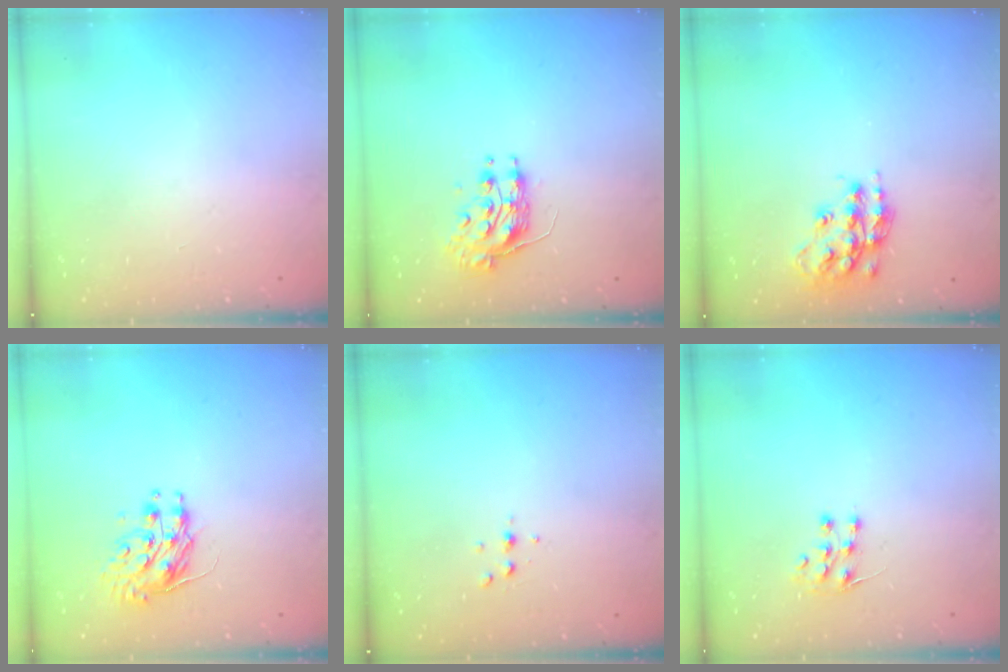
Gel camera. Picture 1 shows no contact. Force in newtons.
{"total": 8.7, "press": 8.7, "slide": 0.4}
{"total": 16.1, "press": 16.1, "slide": 1.0}
{"total": 8.9, "press": 8.9, "slide": 0.3}
{"total": 3.1, "press": 3.1, "slide": 0.5}
{"total": 6.7, "press": 6.5, "slide": 1.4}